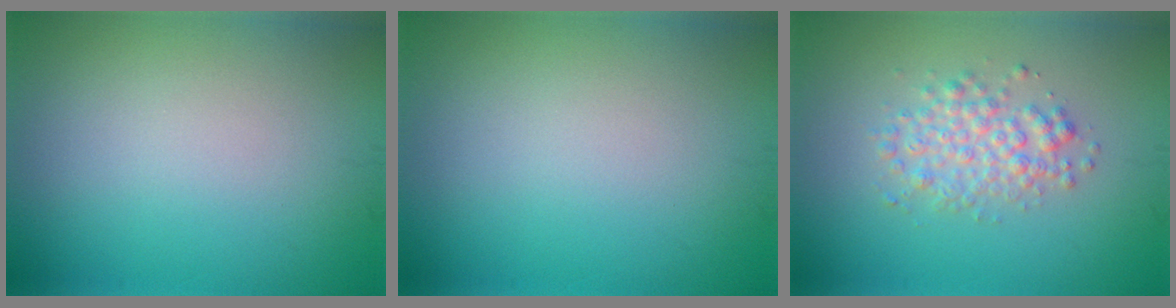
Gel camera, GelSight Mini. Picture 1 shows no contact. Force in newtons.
{"total": 0.0}
{"total": 3.0, "press": 3.0, "slide": 0.1}